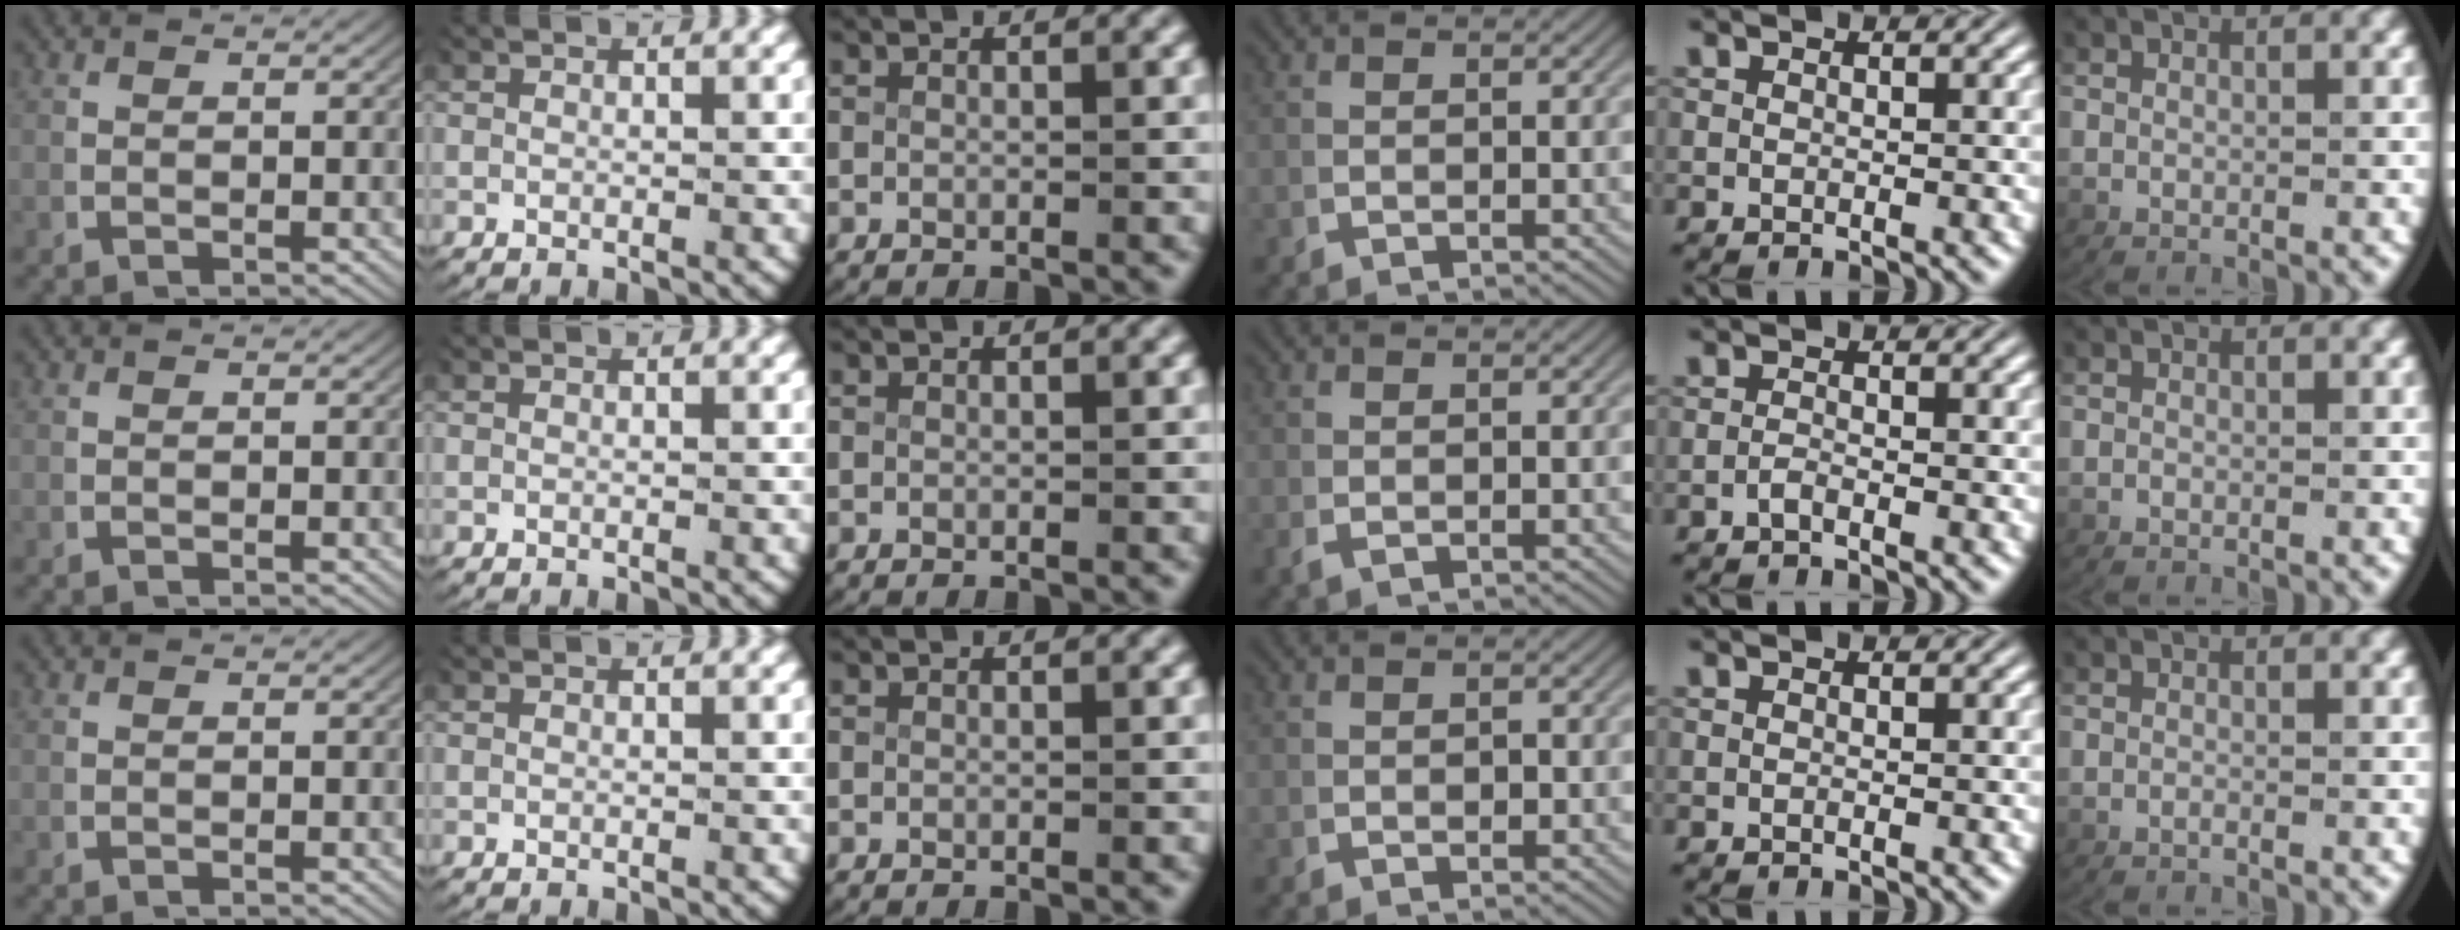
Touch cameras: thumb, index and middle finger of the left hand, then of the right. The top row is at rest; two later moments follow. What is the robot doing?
{"motion": "lift_and_place", "object": "paper"}